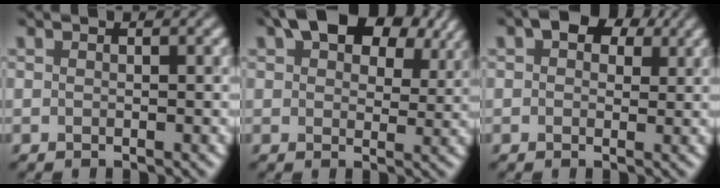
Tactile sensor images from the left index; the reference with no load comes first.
{"total": 10.8, "force": [6.2, 5.7, 6.7], "torque": [-0.104, 0.024, 0.087]}
{"total": 4.1, "force": [2.0, 2.4, 2.6], "torque": [-0.032, 0.010, 0.018]}